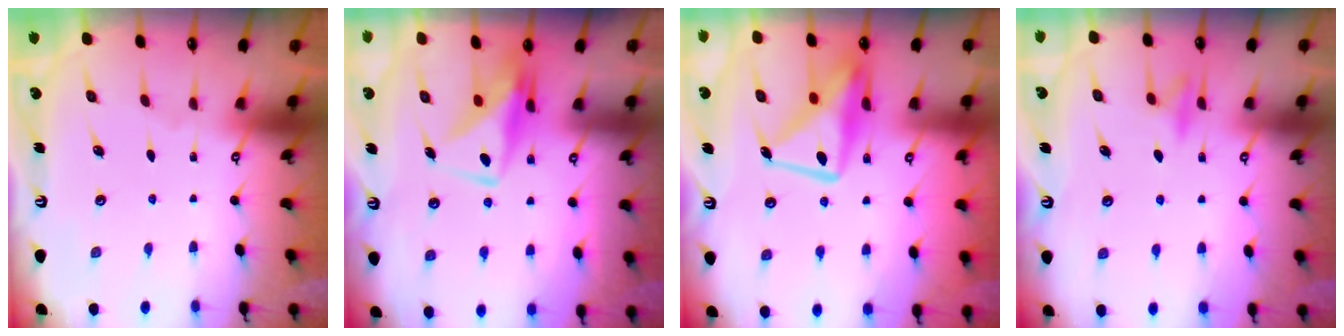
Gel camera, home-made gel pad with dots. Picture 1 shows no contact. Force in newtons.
{"total": 11.4, "press": 11.3, "slide": 0.9}
{"total": 15.2, "press": 15.1, "slide": 1.4}
{"total": 7.8, "press": 7.8, "slide": 0.9}